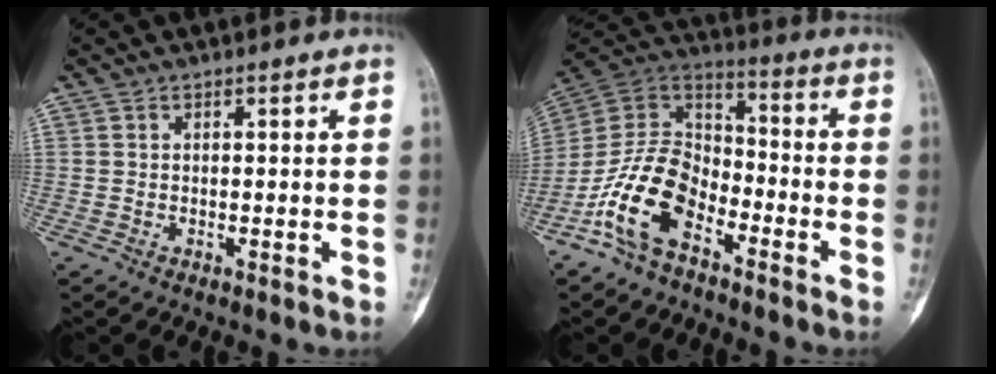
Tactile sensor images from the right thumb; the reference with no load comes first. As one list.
[{"total": 15.0, "force": [-8.0, 8.5, 9.5], "torque": [-0.175, 0.068, -0.163]}]